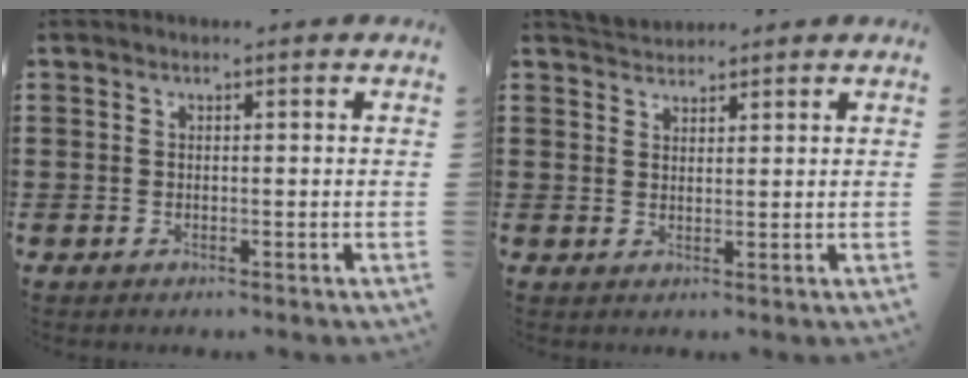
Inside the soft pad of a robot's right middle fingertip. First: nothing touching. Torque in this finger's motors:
{"motor_torque": [-0.02, -0.01, 0.03, -0.02]}